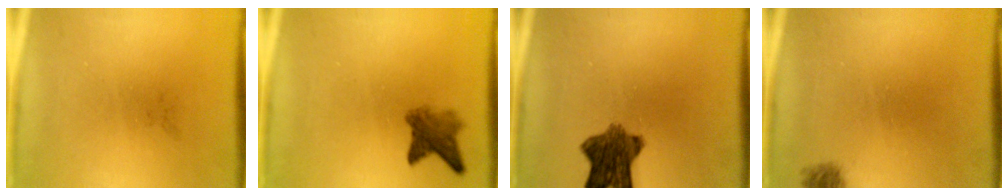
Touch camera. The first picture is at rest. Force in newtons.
{"total": 3.7}
{"total": 8.0}
{"total": 1.0}